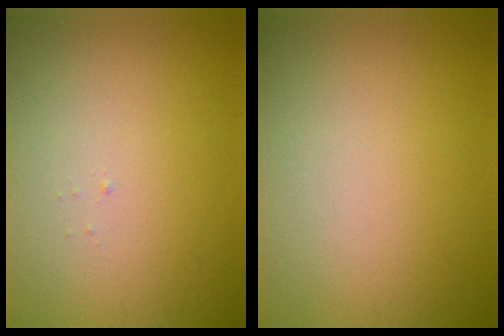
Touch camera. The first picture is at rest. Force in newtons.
{"total": 0.0}